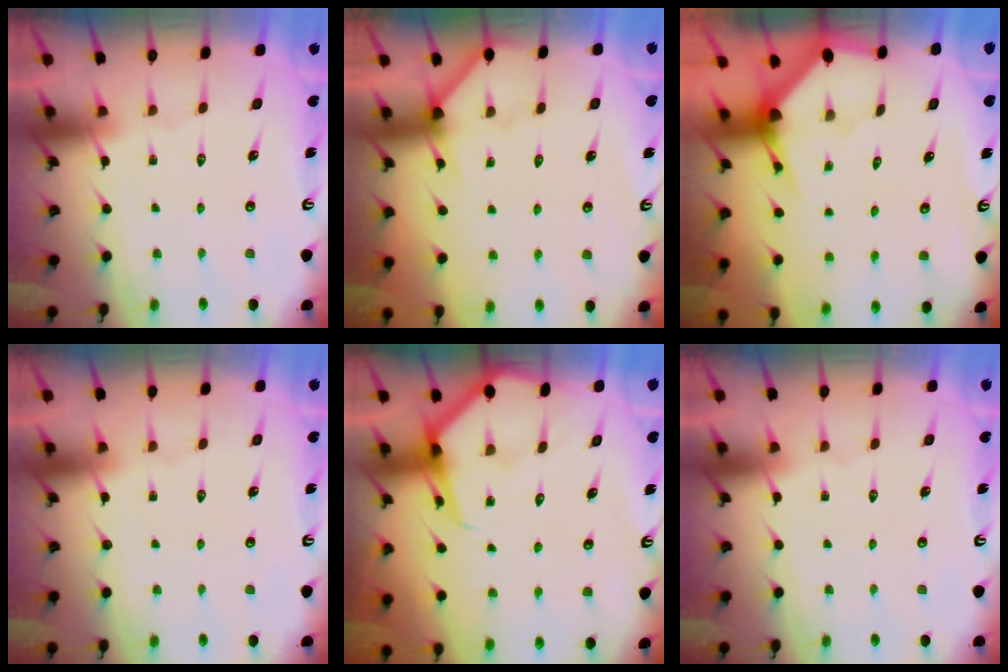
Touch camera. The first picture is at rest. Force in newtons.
{"total": 4.6, "press": 4.6, "slide": 0.5}
{"total": 3.2, "press": 3.2, "slide": 0.1}
{"total": 0.0}
{"total": 5.7, "press": 5.6, "slide": 0.6}
{"total": 0.0}